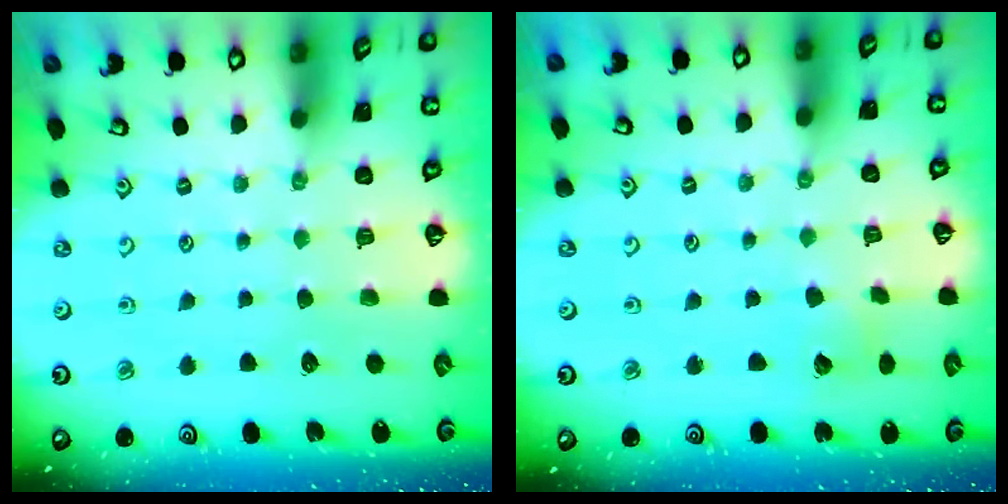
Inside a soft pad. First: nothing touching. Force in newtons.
{"total": 6.5, "press": 6.5, "slide": 0.5}